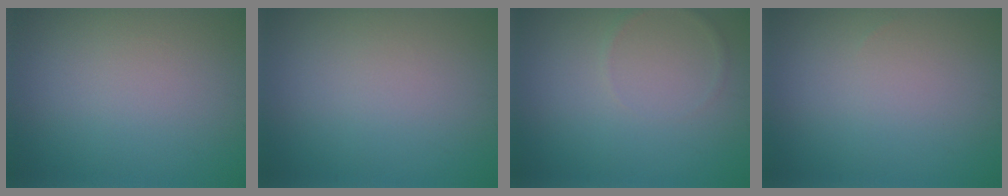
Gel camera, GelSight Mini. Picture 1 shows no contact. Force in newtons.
{"total": 0.0}
{"total": 0.7, "press": 0.7, "slide": 0.0}
{"total": 0.0}